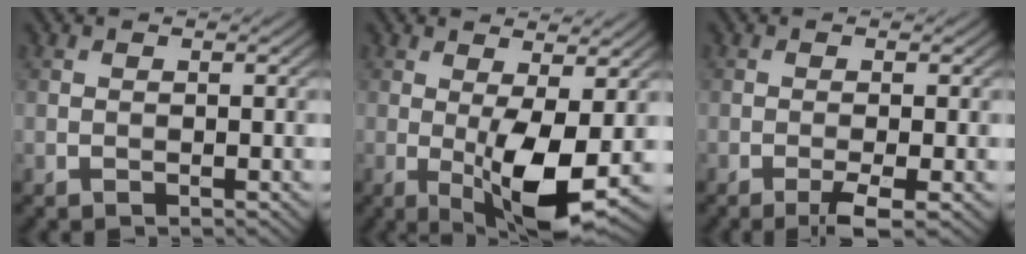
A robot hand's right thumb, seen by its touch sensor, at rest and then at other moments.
{"total": 8.1, "force": [-1.1, 2.2, 7.8], "torque": [-0.141, -0.005, -0.015]}
{"total": 2.5, "force": [-1.2, 0.1, 2.2], "torque": [-0.040, 0.004, -0.029]}